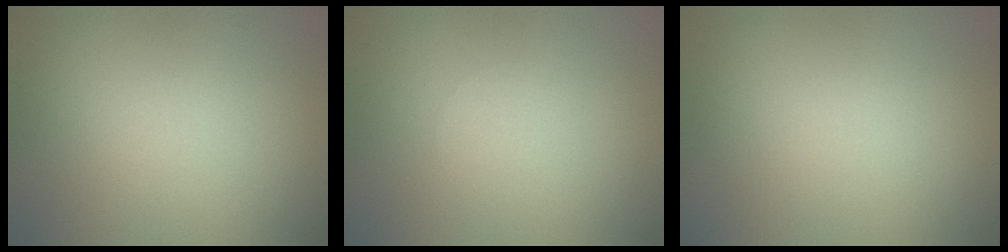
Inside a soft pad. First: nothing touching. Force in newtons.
{"total": 0.0}
{"total": 0.0}